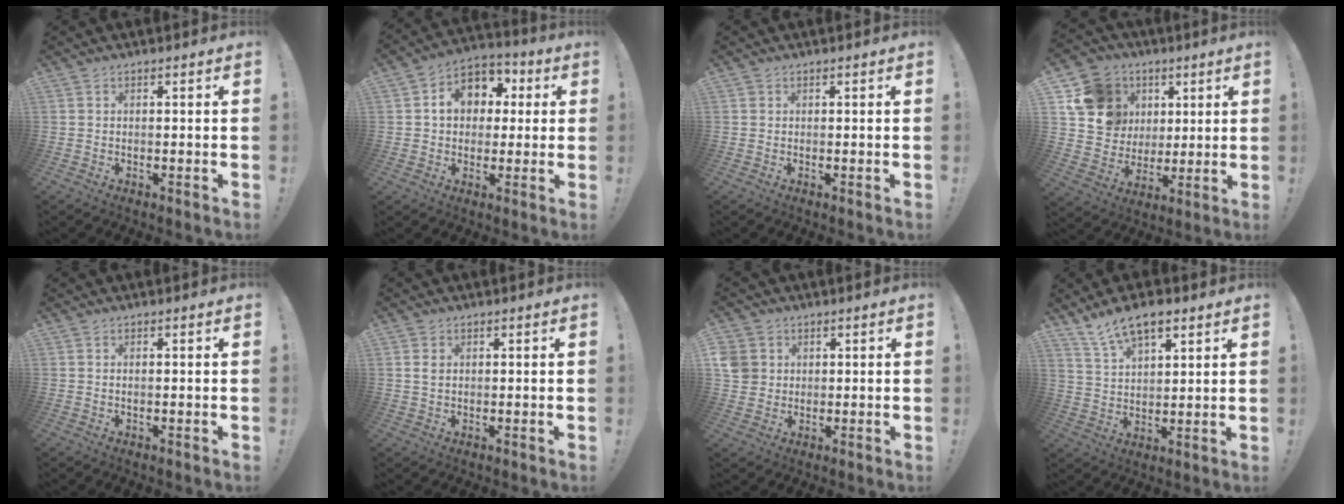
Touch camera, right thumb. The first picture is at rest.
{"total": 10.6, "force": [2.2, 8.8, 5.4], "torque": [-0.082, 0.002, 0.047]}
{"total": 0.6, "force": [0.2, 0.5, 0.0], "torque": [-0.005, 0.004, 0.006]}
{"total": 15.8, "force": [5.4, 13.7, 5.6], "torque": [-0.080, -0.012, 0.126]}
{"total": 0.5, "force": [0.1, 0.0, 0.5], "torque": [-0.003, -0.003, 0.001]}
{"total": 2.1, "force": [0.5, 1.6, 1.2], "torque": [-0.016, 0.002, 0.007]}
{"total": 5.8, "force": [1.5, 5.4, 1.6], "torque": [-0.036, -0.007, 0.027]}
{"total": 10.0, "force": [6.9, 4.6, 5.7], "torque": [-0.103, -0.026, 0.131]}